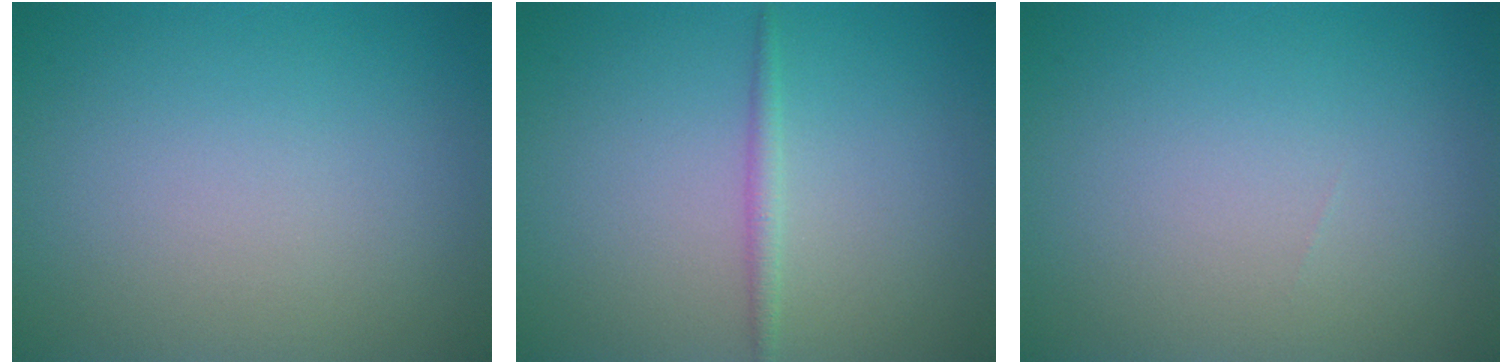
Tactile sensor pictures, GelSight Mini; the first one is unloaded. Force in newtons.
{"total": 1.2, "press": 1.2, "slide": 0.0}
{"total": 0.0}